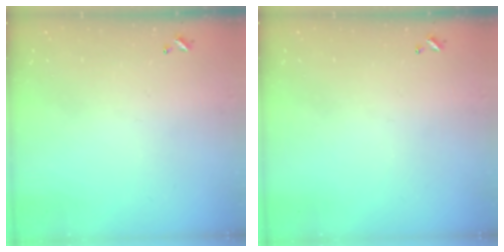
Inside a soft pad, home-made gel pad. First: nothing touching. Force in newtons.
{"total": 0.0}